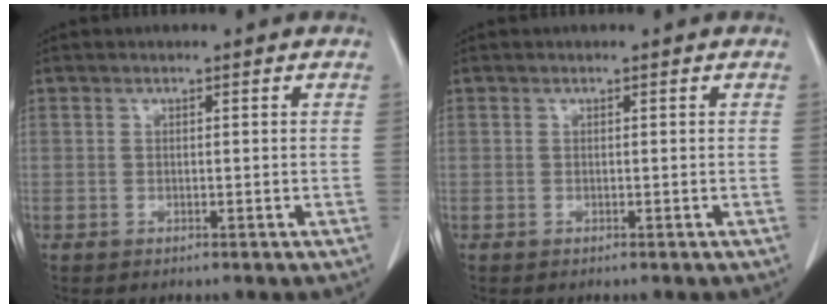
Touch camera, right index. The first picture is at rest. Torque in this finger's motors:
{"motor_torque": [0.00, 0.00, 0.00, 0.00]}